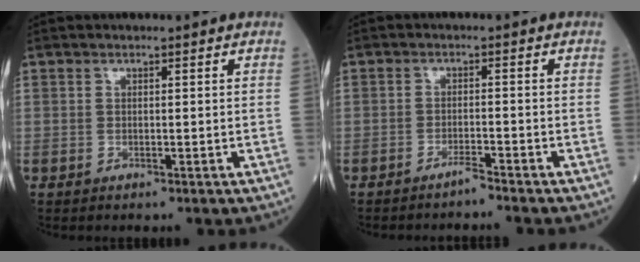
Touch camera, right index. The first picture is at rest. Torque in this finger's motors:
{"motor_torque": [0.02, -0.03, 0.02, -0.01]}